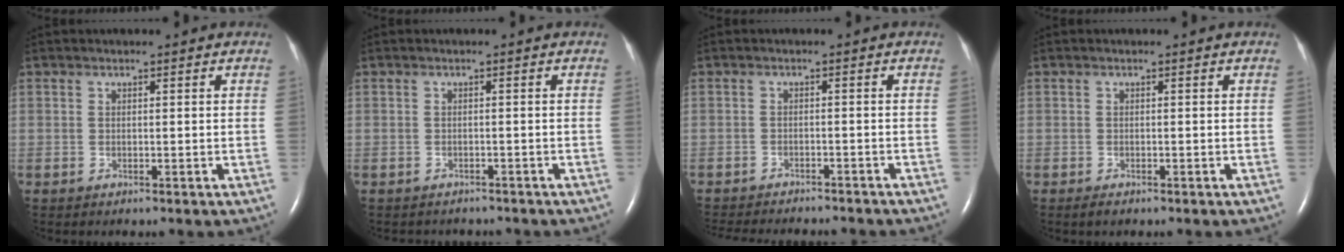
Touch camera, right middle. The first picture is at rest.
{"total": 3.8, "force": [-3.4, 1.6, 0.6], "torque": [-0.011, 0.000, -0.038]}
{"total": 15.3, "force": [-13.6, 3.4, 5.9], "torque": [-0.122, -0.021, -0.170]}
{"total": 1.0, "force": [-0.7, 0.4, 0.5], "torque": [-0.014, -0.002, -0.008]}